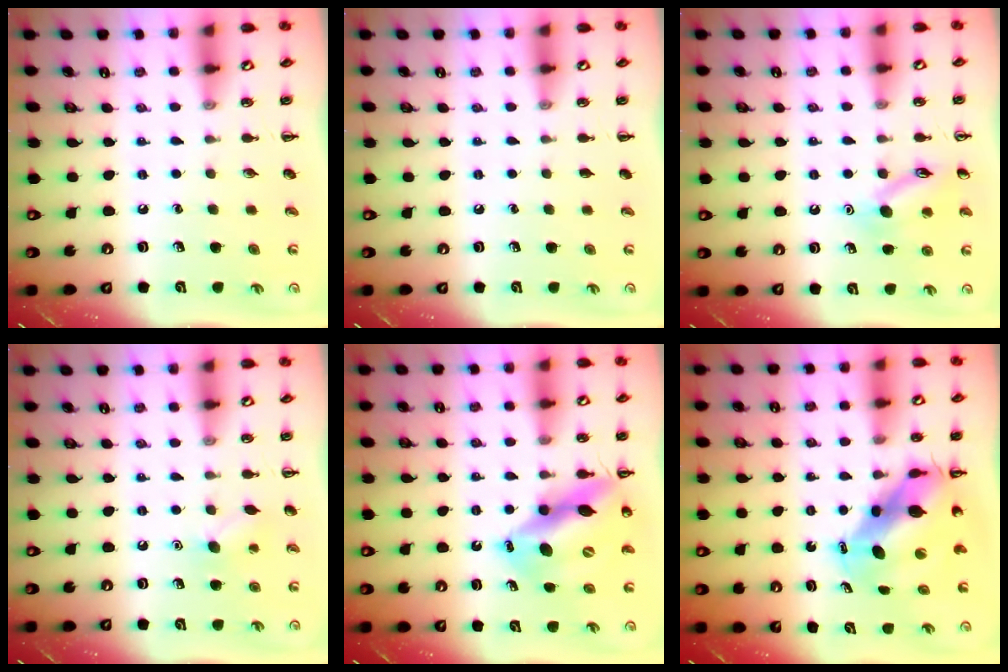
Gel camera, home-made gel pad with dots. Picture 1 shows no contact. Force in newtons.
{"total": 0.0}
{"total": 12.0, "press": 12.0, "slide": 0.8}
{"total": 8.1, "press": 7.9, "slide": 1.7}
{"total": 14.7, "press": 14.1, "slide": 3.9}
{"total": 10.0, "press": 9.7, "slide": 2.7}